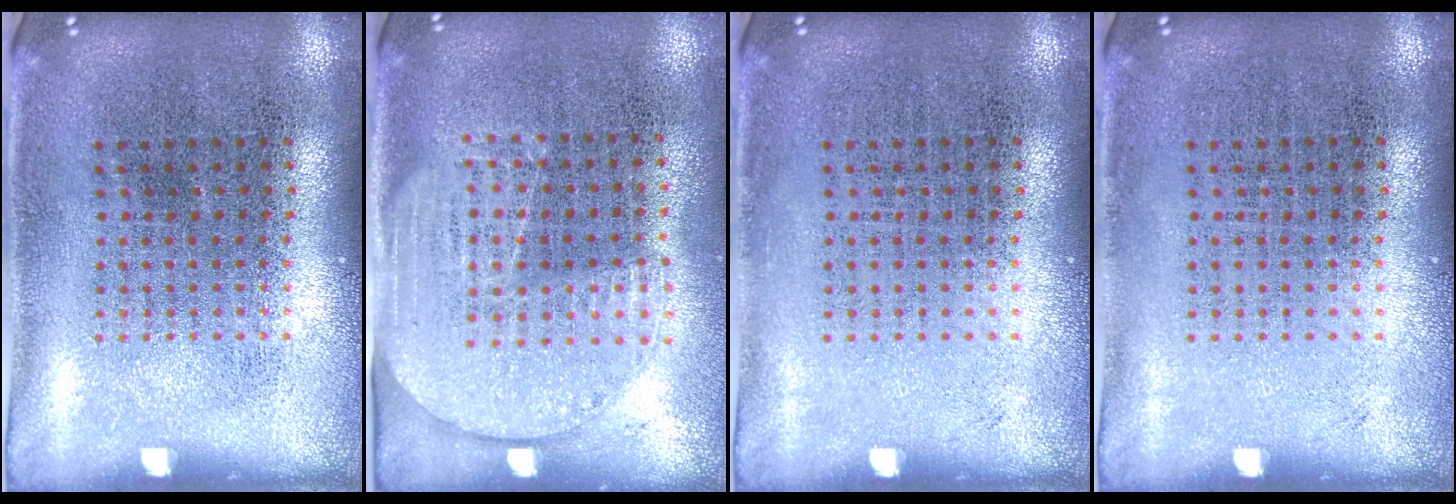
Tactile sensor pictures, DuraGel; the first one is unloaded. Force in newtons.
{"total": 1.6, "press": 1.4, "slide": 0.8}
{"total": 0.0}
{"total": 0.0}